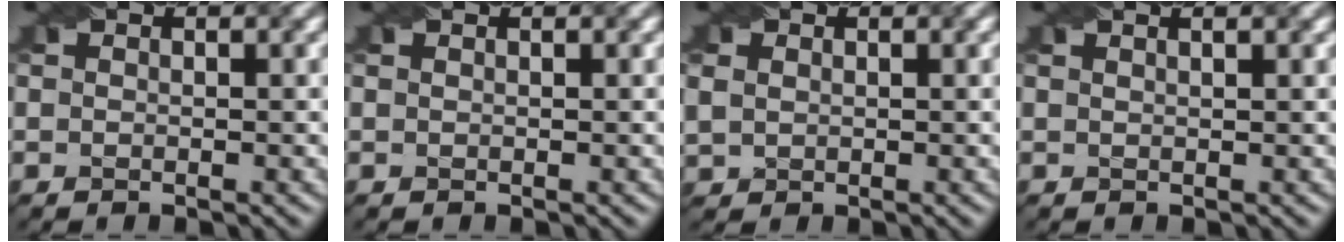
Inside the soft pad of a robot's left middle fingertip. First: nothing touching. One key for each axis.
{"total": 1.4, "fx": 0.9, "fy": 0.6, "fz": 0.8, "tx": -0.003, "ty": -0.001, "tz": -0.001}
{"total": 1.9, "fx": 0.7, "fy": 1.6, "fz": 0.7, "tx": -0.019, "ty": 0.000, "tz": 0.017}
{"total": 3.6, "fx": 2.0, "fy": 1.8, "fz": 2.4, "tx": -0.007, "ty": 0.026, "tz": -0.004}